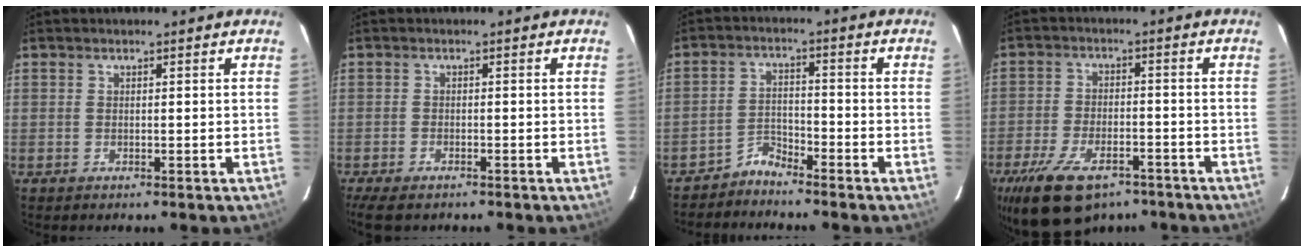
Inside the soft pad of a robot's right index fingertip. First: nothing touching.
{"total": 5.8, "force": [-4.5, 2.3, 2.9], "torque": [-0.076, -0.024, -0.079]}
{"total": 3.5, "force": [-3.3, 0.9, -0.1], "torque": [0.003, 0.008, -0.065]}
{"total": 15.9, "force": [-10.6, 7.8, 8.9], "torque": [-0.198, -0.022, -0.173]}